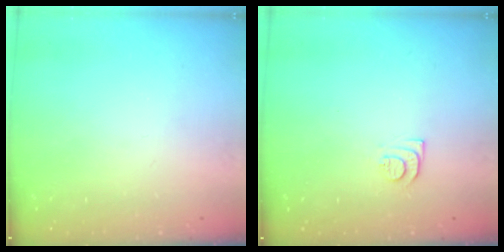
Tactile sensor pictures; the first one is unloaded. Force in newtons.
{"total": 6.7, "press": 6.6, "slide": 0.7}